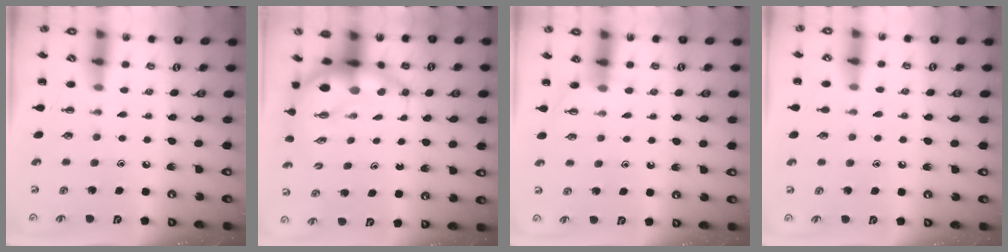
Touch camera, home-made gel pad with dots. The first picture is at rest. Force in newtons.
{"total": 7.4, "press": 7.2, "slide": 1.9}
{"total": 3.0, "press": 2.9, "slide": 0.9}
{"total": 6.2, "press": 5.9, "slide": 2.0}